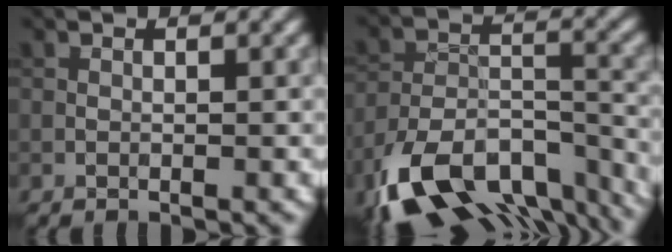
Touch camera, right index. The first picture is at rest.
{"total": 13.1, "force": [-9.2, 6.0, 7.1], "torque": [-0.151, -0.008, -0.151]}